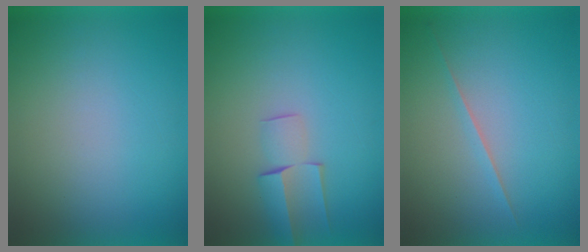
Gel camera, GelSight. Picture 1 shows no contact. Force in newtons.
{"total": 2.6}
{"total": 1.8}